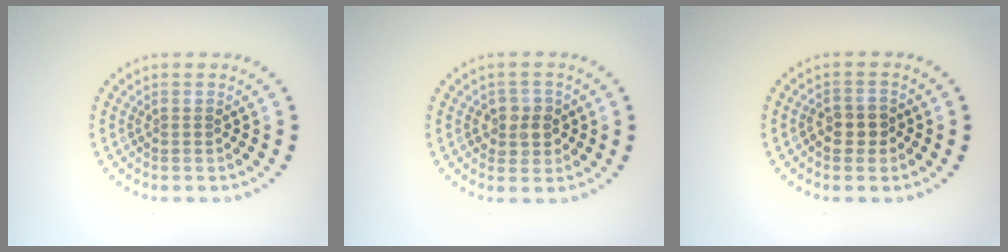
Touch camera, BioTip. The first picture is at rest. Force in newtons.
{"total": 2.2, "press": 2.1, "slide": 0.6}
{"total": 1.7, "press": 1.6, "slide": 0.5}